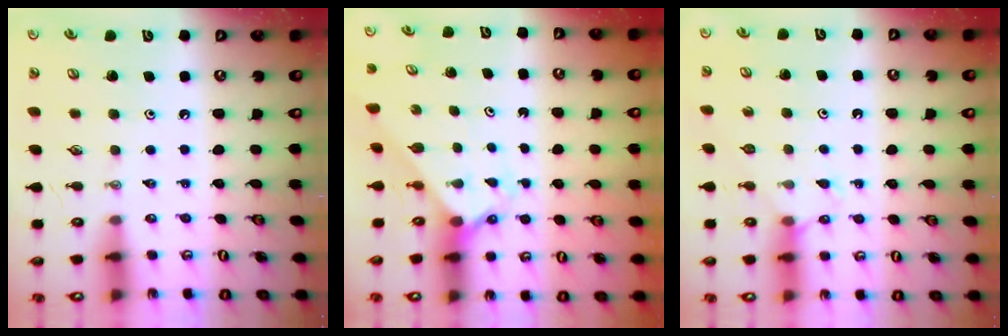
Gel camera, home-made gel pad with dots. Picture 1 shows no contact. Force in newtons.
{"total": 2.1, "press": 2.1, "slide": 0.2}
{"total": 4.5, "press": 4.4, "slide": 0.6}